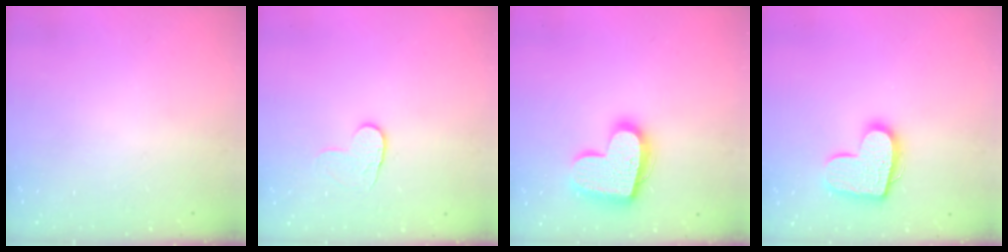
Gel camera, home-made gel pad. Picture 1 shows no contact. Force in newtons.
{"total": 5.0, "press": 4.9, "slide": 0.5}
{"total": 17.3, "press": 17.3, "slide": 1.1}
{"total": 14.5, "press": 14.5, "slide": 0.8}